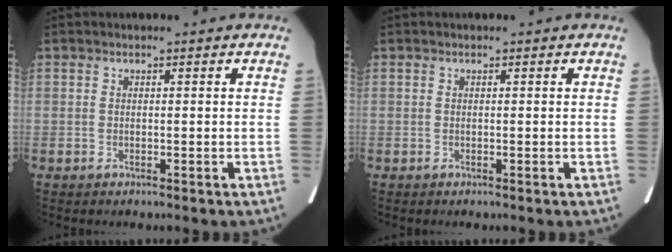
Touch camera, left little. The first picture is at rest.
{"total": 0.0}